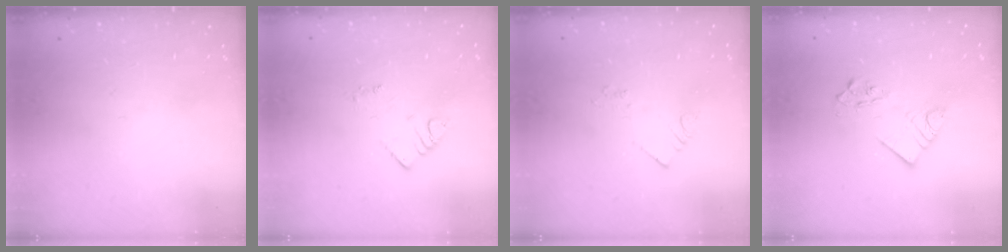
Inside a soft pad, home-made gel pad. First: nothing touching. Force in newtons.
{"total": 2.9, "press": 2.9, "slide": 0.3}
{"total": 2.1, "press": 2.1, "slide": 0.3}
{"total": 7.1, "press": 7.1, "slide": 0.2}